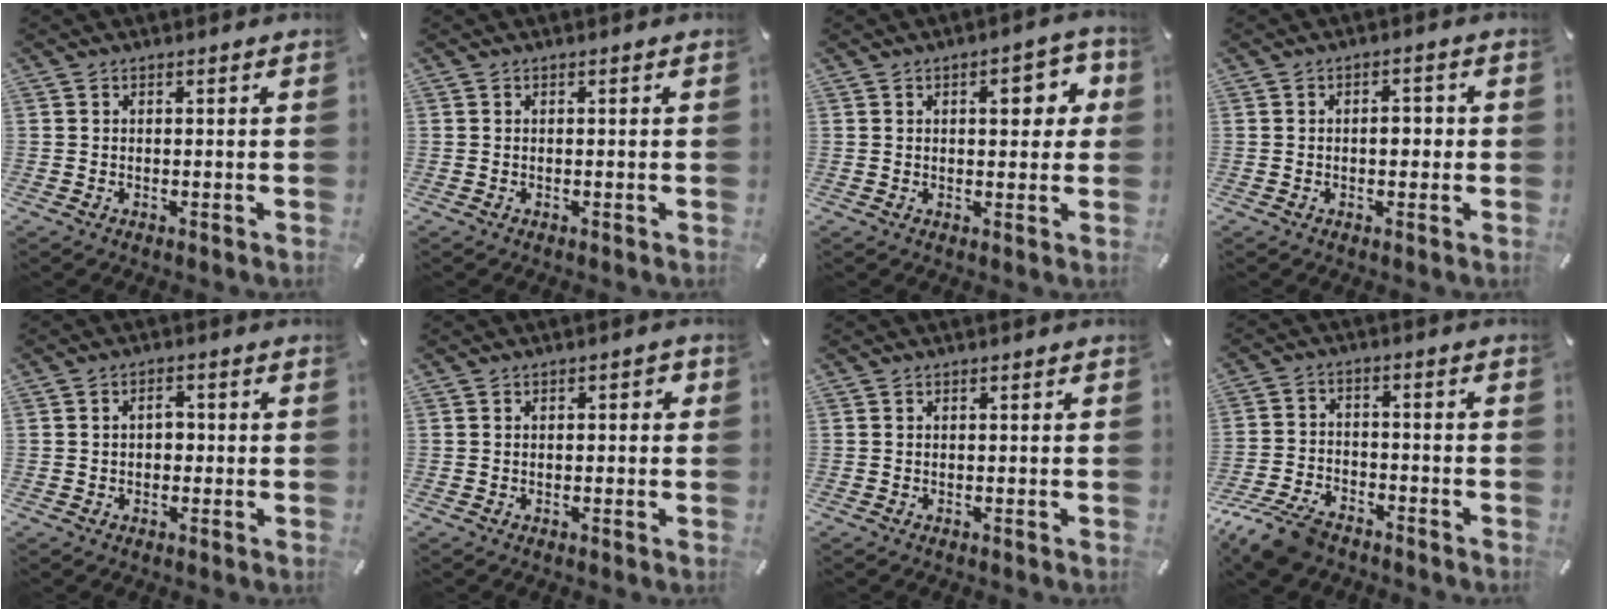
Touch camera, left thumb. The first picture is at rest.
{"total": 0.0}
{"total": 7.8, "force": [2.1, 4.0, 6.3], "torque": [-0.070, -0.008, 0.023]}
{"total": 3.6, "force": [-0.3, 2.1, 2.9], "torque": [-0.037, 0.004, -0.012]}
{"total": 2.8, "force": [0.0, 1.9, 2.1], "torque": [-0.032, 0.005, -0.005]}
{"total": 1.5, "force": [-0.2, 0.8, 1.2], "torque": [-0.022, 0.007, -0.005]}
{"total": 0.0}
{"total": 9.6, "force": [-7.4, 4.4, 4.2], "torque": [-0.085, 0.037, -0.141]}